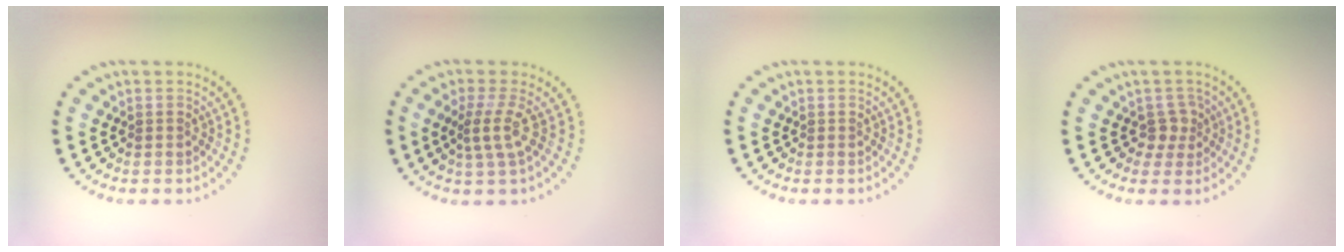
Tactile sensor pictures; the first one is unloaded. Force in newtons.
{"total": 2.6, "press": 1.8, "slide": 1.9}
{"total": 0.0}
{"total": 1.9, "press": 1.4, "slide": 1.2}